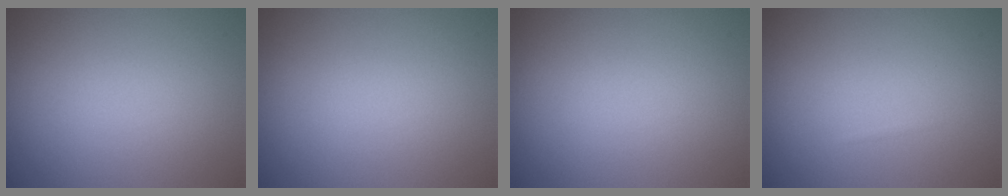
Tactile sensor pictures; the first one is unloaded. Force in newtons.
{"total": 0.0}
{"total": 0.0}
{"total": 0.0}